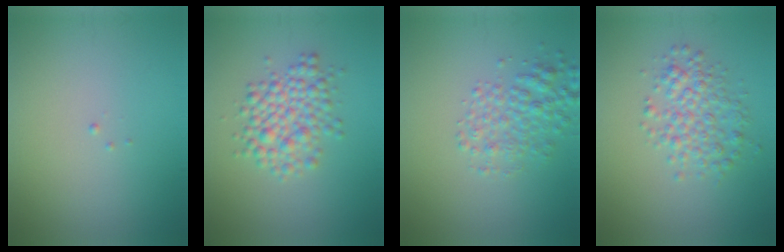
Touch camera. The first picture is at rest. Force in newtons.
{"total": 4.2, "press": 4.2, "slide": 0.1}
{"total": 3.2, "press": 3.2, "slide": 0.2}
{"total": 3.5, "press": 3.5, "slide": 0.1}